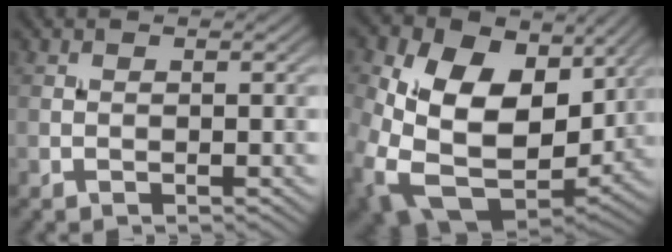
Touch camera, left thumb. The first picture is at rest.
{"total": 18.7, "force": [1.2, 13.6, 12.7], "torque": [-0.282, -0.040, 0.051]}